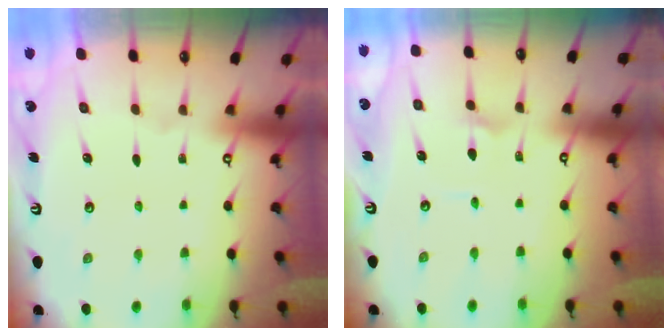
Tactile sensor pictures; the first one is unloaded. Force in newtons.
{"total": 2.2, "press": 2.2, "slide": 0.2}